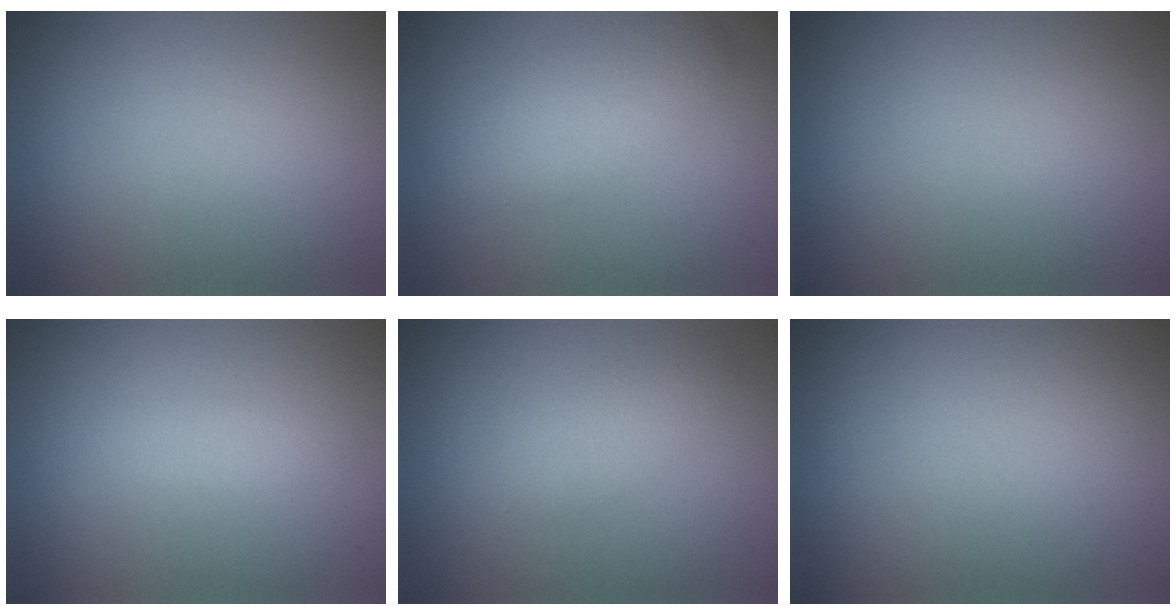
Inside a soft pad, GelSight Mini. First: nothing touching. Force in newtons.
{"total": 3.9, "press": 3.9, "slide": 0.1}
{"total": 0.0}
{"total": 1.1, "press": 1.1, "slide": 0.1}
{"total": 2.0, "press": 1.9, "slide": 0.1}
{"total": 0.0}